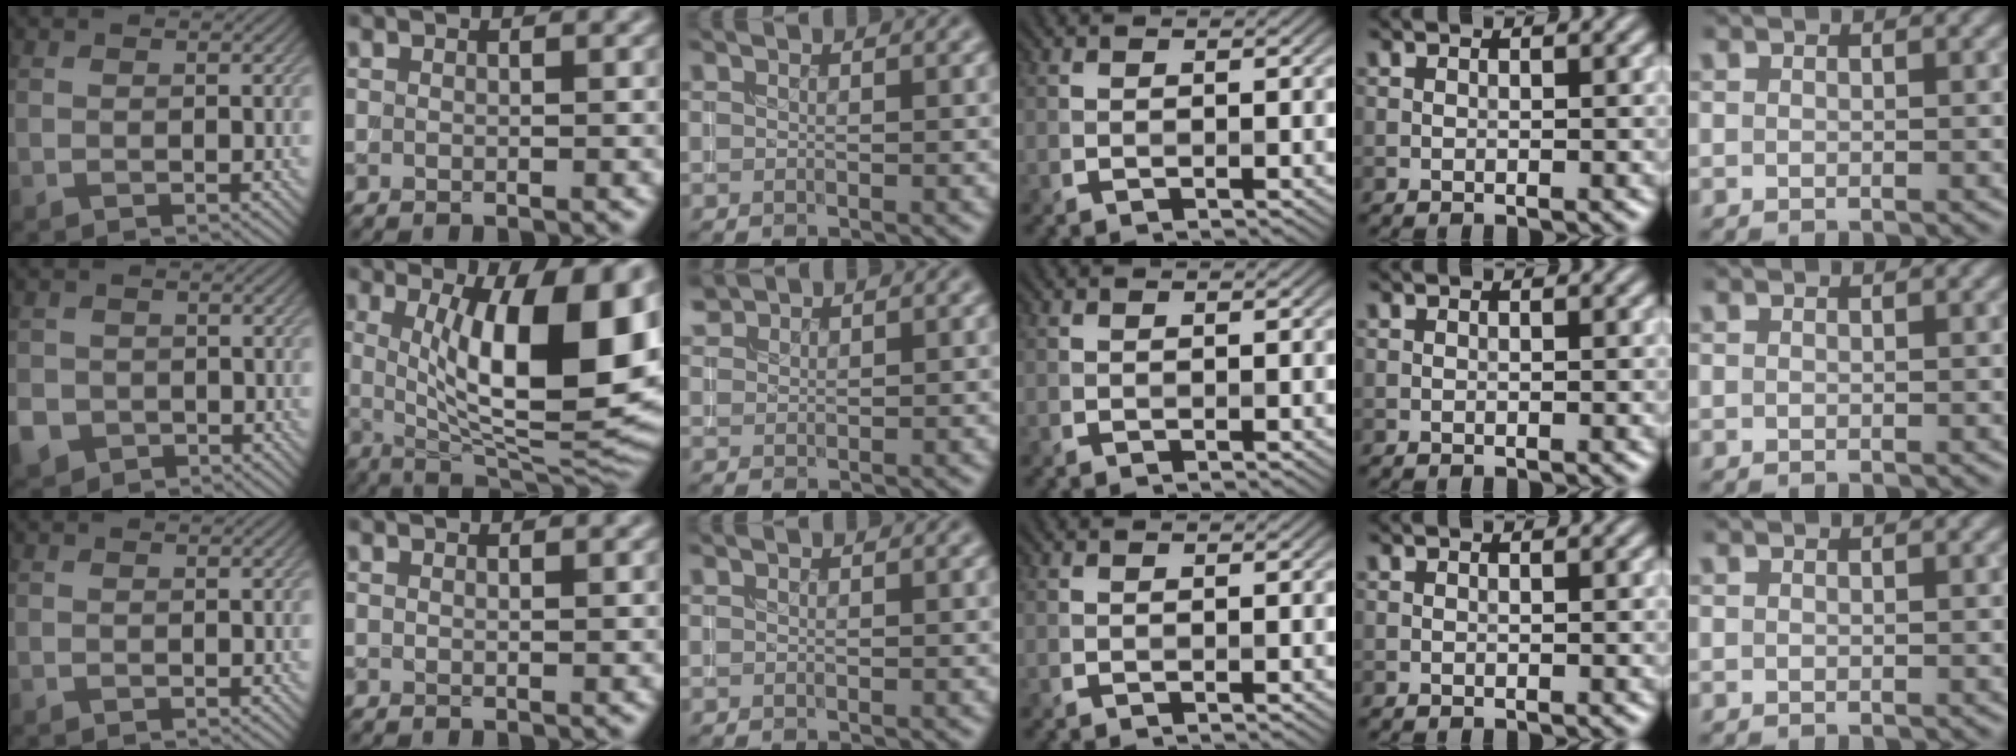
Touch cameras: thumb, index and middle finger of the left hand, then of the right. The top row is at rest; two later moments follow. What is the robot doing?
{"motion": "insert", "object": "coin"}